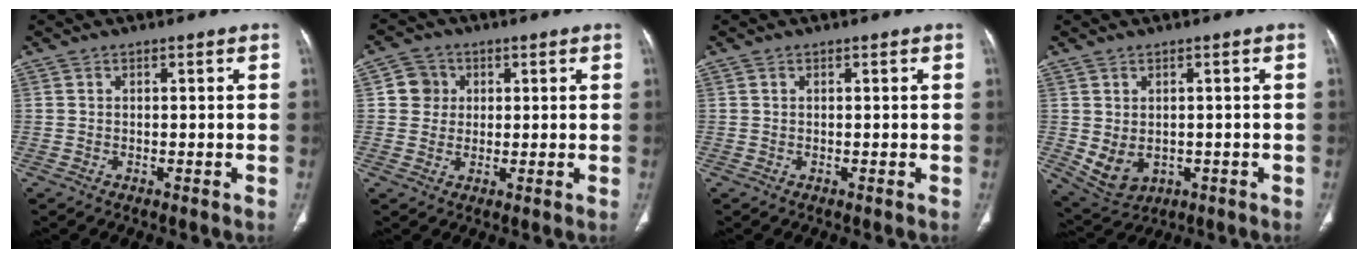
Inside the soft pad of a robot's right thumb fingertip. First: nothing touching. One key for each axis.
{"total": 4.8, "fx": 1.0, "fy": 4.6, "fz": 1.0, "tx": 0.008, "ty": 0.003, "tz": 0.014}
{"total": 0.0}
{"total": 6.7, "fx": -0.9, "fy": 5.0, "fz": 4.5, "tx": -0.071, "ty": 0.001, "tz": 0.009}